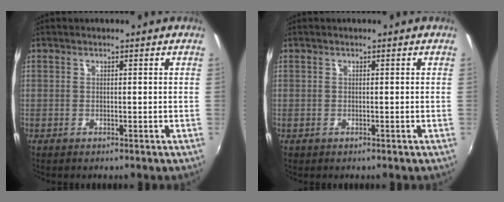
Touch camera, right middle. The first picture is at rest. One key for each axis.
{"total": 0.0}